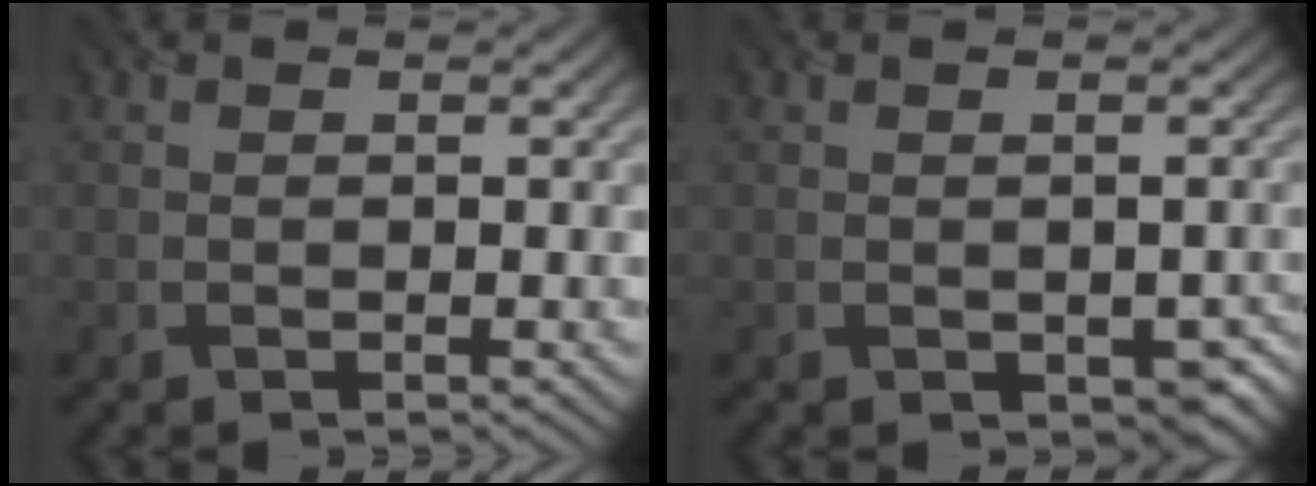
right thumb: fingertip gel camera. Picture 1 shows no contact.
{"total": 2.6, "force": [-1.1, 1.9, 1.2], "torque": [-0.021, -0.020, -0.010]}